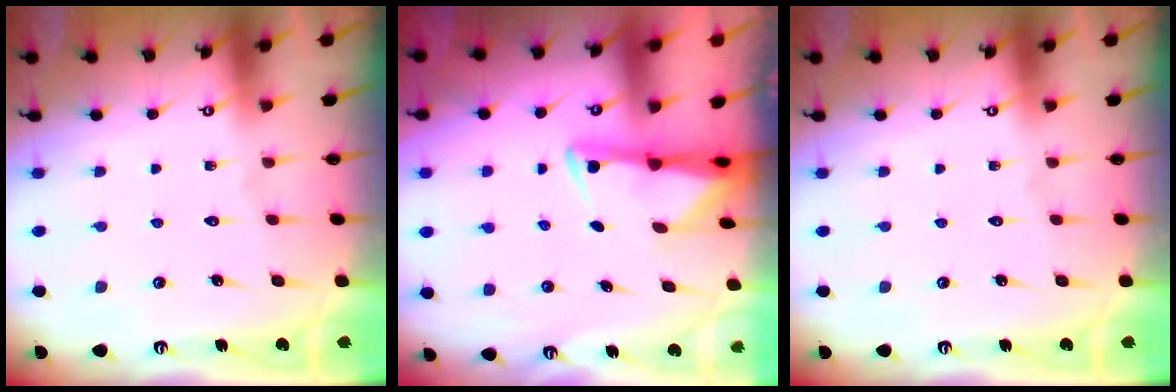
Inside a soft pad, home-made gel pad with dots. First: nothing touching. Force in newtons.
{"total": 2.9, "press": 2.8, "slide": 0.6}
{"total": 0.0}